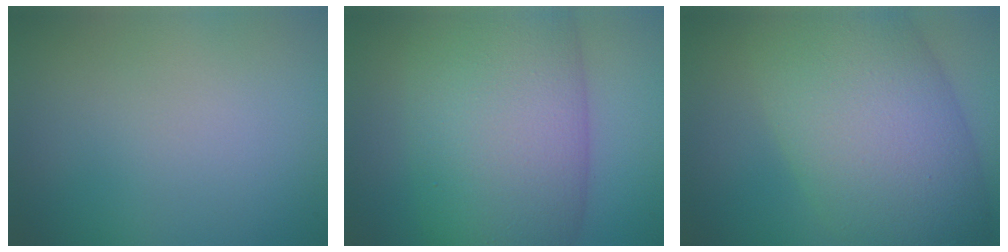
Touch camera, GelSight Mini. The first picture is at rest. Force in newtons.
{"total": 13.6, "press": 13.5, "slide": 0.6}
{"total": 12.6, "press": 12.6, "slide": 0.3}